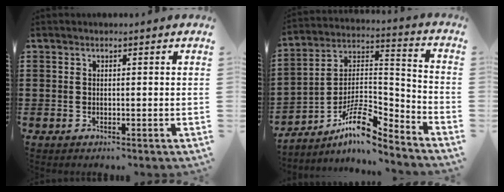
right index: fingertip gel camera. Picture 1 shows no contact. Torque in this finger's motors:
{"motor_torque": [-0.06, -0.16, -0.39, -0.10]}